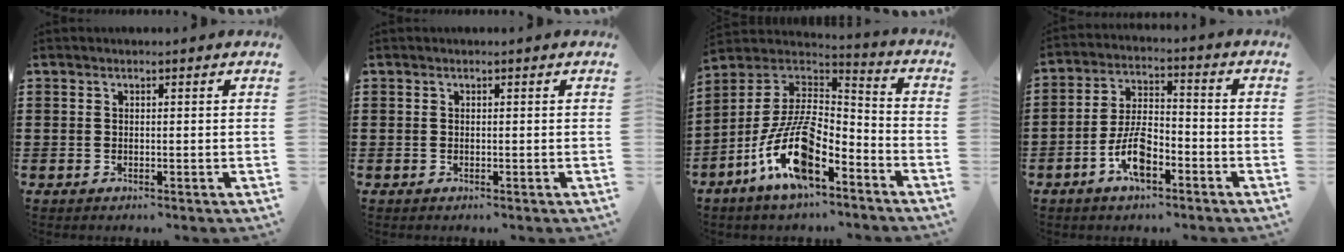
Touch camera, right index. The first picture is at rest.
{"total": 0.0}
{"total": 14.4, "force": [-7.3, 5.7, 11.0], "torque": [-0.247, 0.006, -0.145]}
{"total": 7.9, "force": [-3.7, 3.4, 6.0], "torque": [-0.138, 0.001, -0.073]}